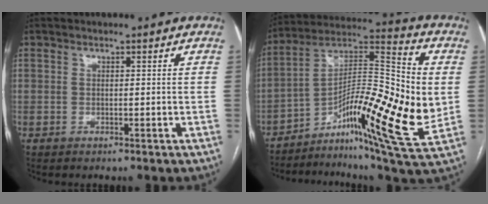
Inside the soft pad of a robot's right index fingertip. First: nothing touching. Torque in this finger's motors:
{"motor_torque": [0.91, -0.25, 0.73, 0.20]}